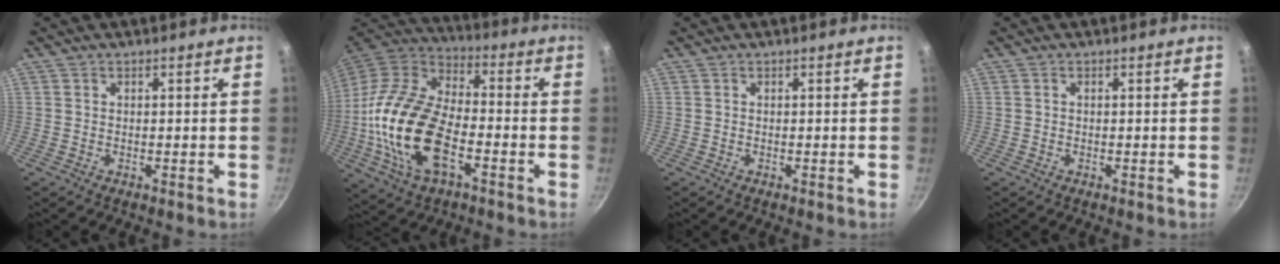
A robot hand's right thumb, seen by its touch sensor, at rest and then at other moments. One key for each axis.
{"total": 22.0, "fx": -5.5, "fy": 11.9, "fz": 17.7, "tx": -0.338, "ty": 0.027, "tz": -0.117}
{"total": 0.0}
{"total": 0.0}